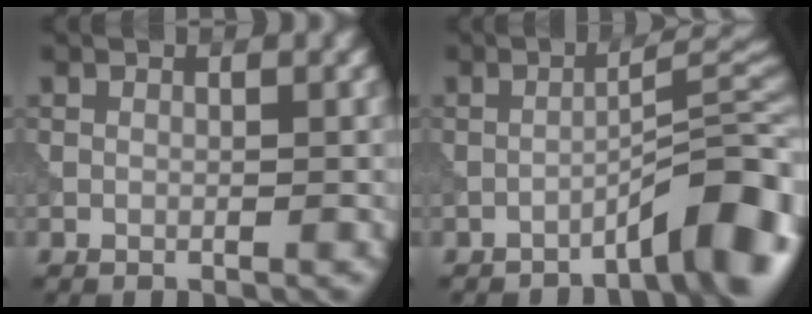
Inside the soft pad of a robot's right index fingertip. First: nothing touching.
{"total": 7.4, "force": [-4.5, 1.3, 5.7], "torque": [-0.071, 0.025, -0.069]}